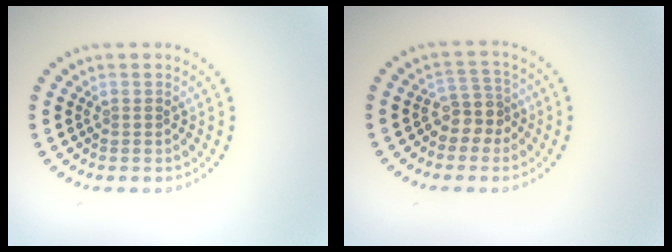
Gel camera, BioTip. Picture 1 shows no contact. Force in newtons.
{"total": 2.5, "press": 2.0, "slide": 1.4}